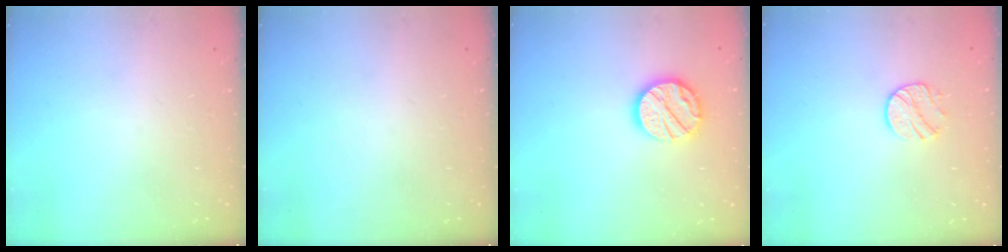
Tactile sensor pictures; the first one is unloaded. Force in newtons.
{"total": 0.0}
{"total": 13.5, "press": 13.5, "slide": 1.2}
{"total": 8.7, "press": 8.7, "slide": 0.5}